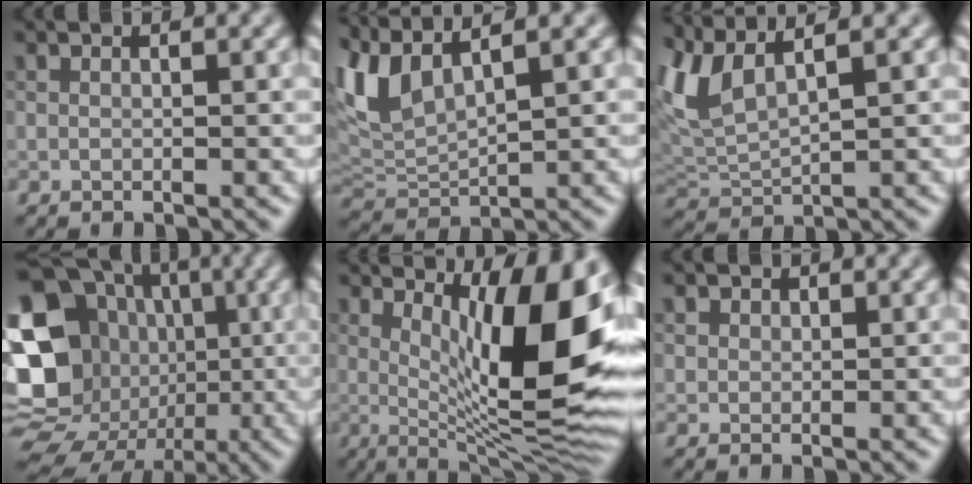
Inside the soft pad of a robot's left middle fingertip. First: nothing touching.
{"total": 4.8, "force": [1.8, 2.0, 3.9], "torque": [-0.115, 0.014, 0.046]}
{"total": 4.8, "force": [2.0, 1.8, 4.0], "torque": [-0.116, 0.016, 0.048]}
{"total": 20.0, "force": [-1.1, 18.2, 8.2], "torque": [-0.191, 0.021, -0.052]}
{"total": 12.4, "force": [2.5, 3.7, 11.6], "torque": [-0.148, -0.008, 0.047]}
{"total": 1.2, "force": [0.8, 0.9, 0.1], "torque": [-0.017, -0.004, 0.032]}